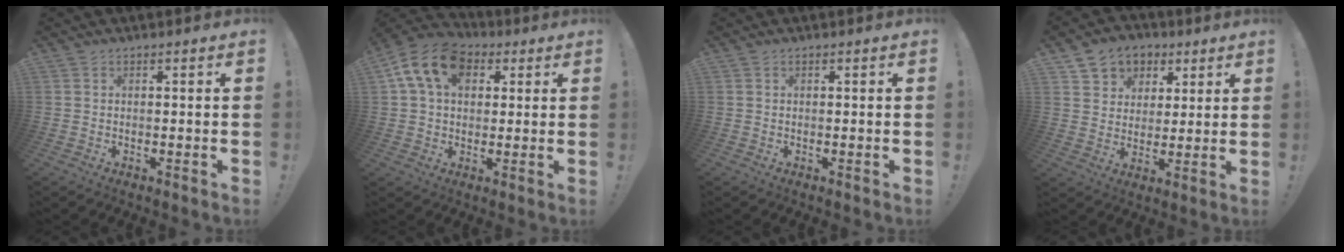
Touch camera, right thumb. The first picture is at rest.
{"total": 13.8, "force": [4.9, 9.6, 8.6], "torque": [-0.155, -0.004, 0.094]}
{"total": 0.0}
{"total": 8.0, "force": [3.6, 7.0, 1.6], "torque": [-0.021, -0.026, 0.073]}